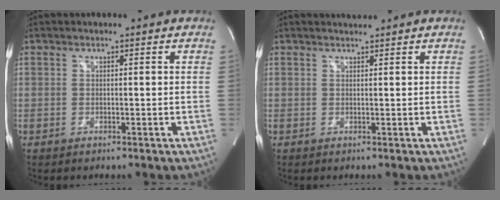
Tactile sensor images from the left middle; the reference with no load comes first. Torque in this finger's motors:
{"motor_torque": [-0.41, -0.11, -0.17, -0.02]}